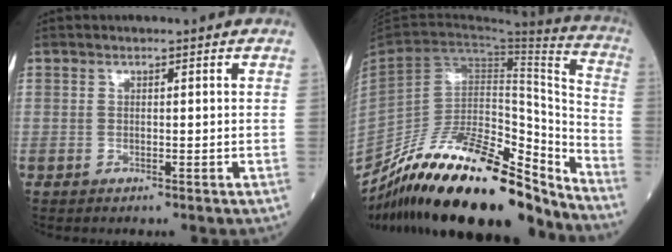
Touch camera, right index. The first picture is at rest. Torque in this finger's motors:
{"motor_torque": [1.11, -1.03, 0.42, 0.13]}